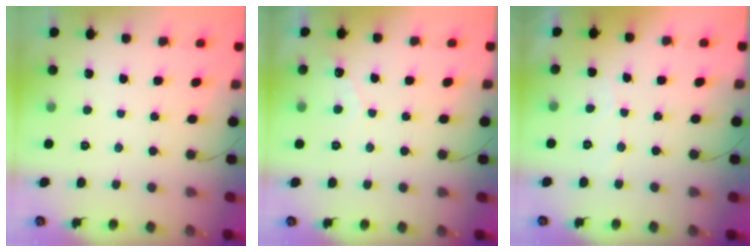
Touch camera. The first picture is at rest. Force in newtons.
{"total": 2.6, "press": 2.6, "slide": 0.1}
{"total": 2.8, "press": 2.8, "slide": 0.2}